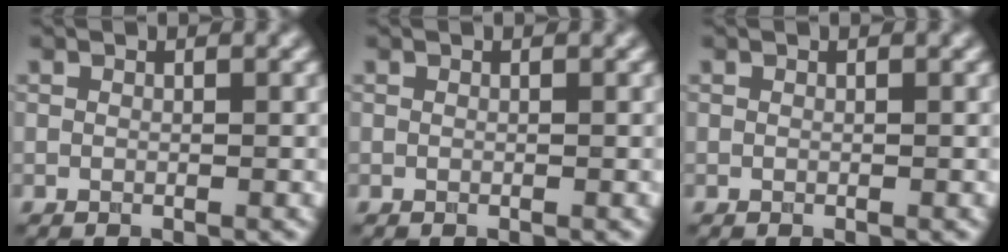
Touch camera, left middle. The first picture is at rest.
{"total": 0.0}
{"total": 0.0}